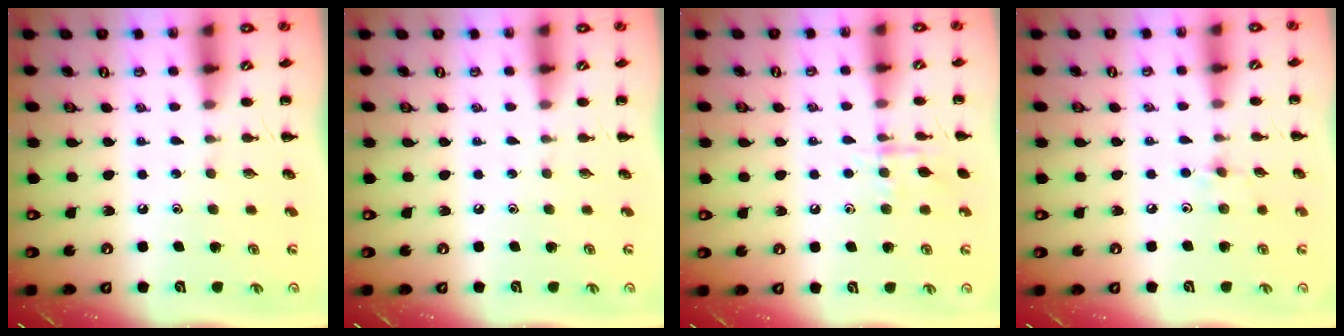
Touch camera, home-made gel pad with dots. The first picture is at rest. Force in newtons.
{"total": 0.0}
{"total": 8.1, "press": 8.1, "slide": 0.7}
{"total": 4.6, "press": 4.4, "slide": 1.5}